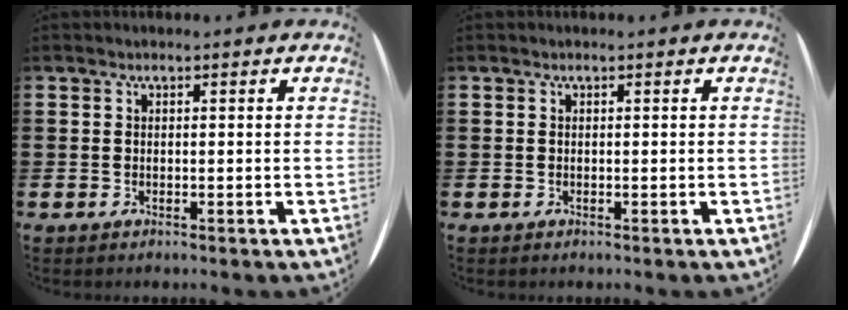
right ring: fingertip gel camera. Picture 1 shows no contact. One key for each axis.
{"total": 0.0}